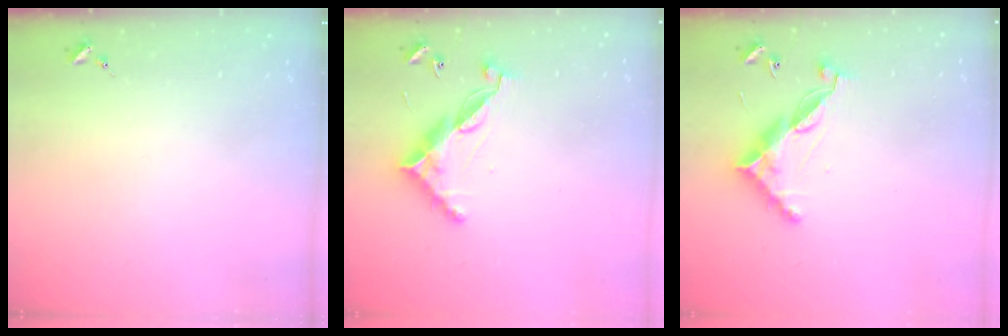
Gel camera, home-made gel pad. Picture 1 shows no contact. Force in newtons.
{"total": 10.4, "press": 10.4, "slide": 0.4}
{"total": 10.4, "press": 10.4, "slide": 0.4}